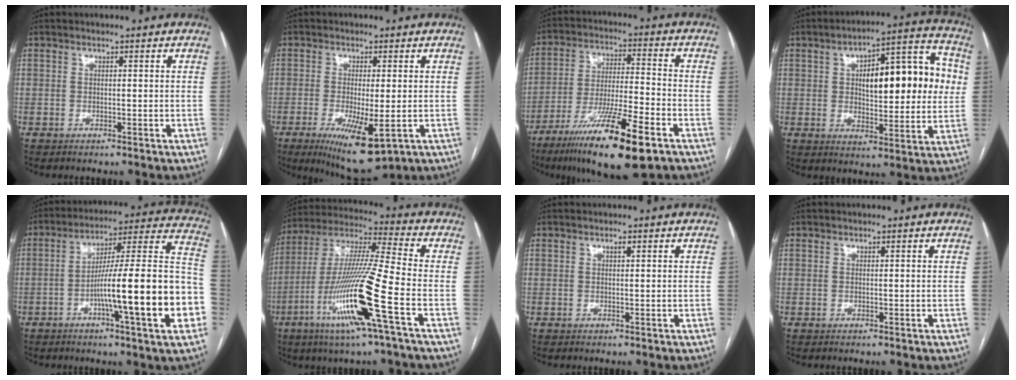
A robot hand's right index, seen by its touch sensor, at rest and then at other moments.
{"total": 9.8, "force": [-3.7, 2.2, 8.8], "torque": [-0.145, -0.025, -0.050]}
{"total": 17.4, "force": [-10.2, 1.6, 14.0], "torque": [-0.245, -0.039, -0.177]}
{"total": 18.5, "force": [3.1, 6.3, 17.1], "torque": [-0.238, 0.036, 0.047]}
{"total": 22.1, "force": [-6.2, 0.8, 21.2], "torque": [-0.259, 0.013, -0.093]}
{"total": 18.3, "force": [-6.9, -0.5, 16.9], "torque": [-0.350, -0.021, -0.135]}
{"total": 0.6, "force": [0.4, 0.1, 0.5], "torque": [-0.011, 0.000, 0.005]}
{"total": 0.0}